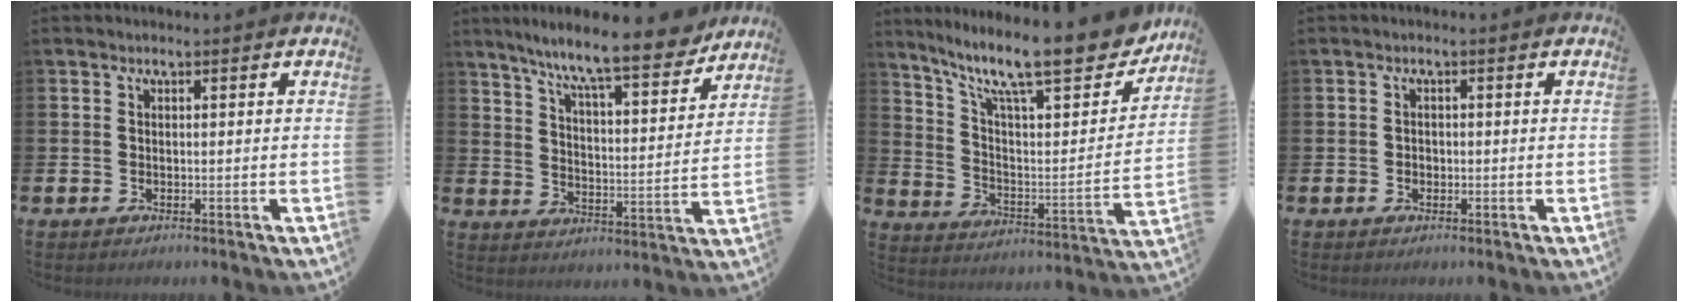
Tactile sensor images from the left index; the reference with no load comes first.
{"total": 10.5, "force": [9.3, 0.8, 4.9], "torque": [-0.112, -0.054, 0.156]}
{"total": 14.3, "force": [11.4, 3.6, 7.8], "torque": [-0.160, -0.080, 0.189]}
{"total": 0.8, "force": [-0.2, 0.8, 0.2], "torque": [-0.003, 0.006, -0.006]}